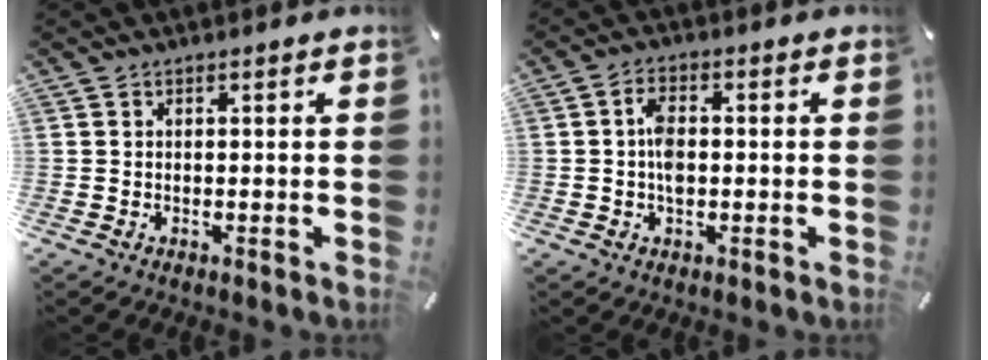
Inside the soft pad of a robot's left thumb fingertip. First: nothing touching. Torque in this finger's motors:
{"motor_torque": [0.74, 1.47, 0.31, -0.32, 0.12]}